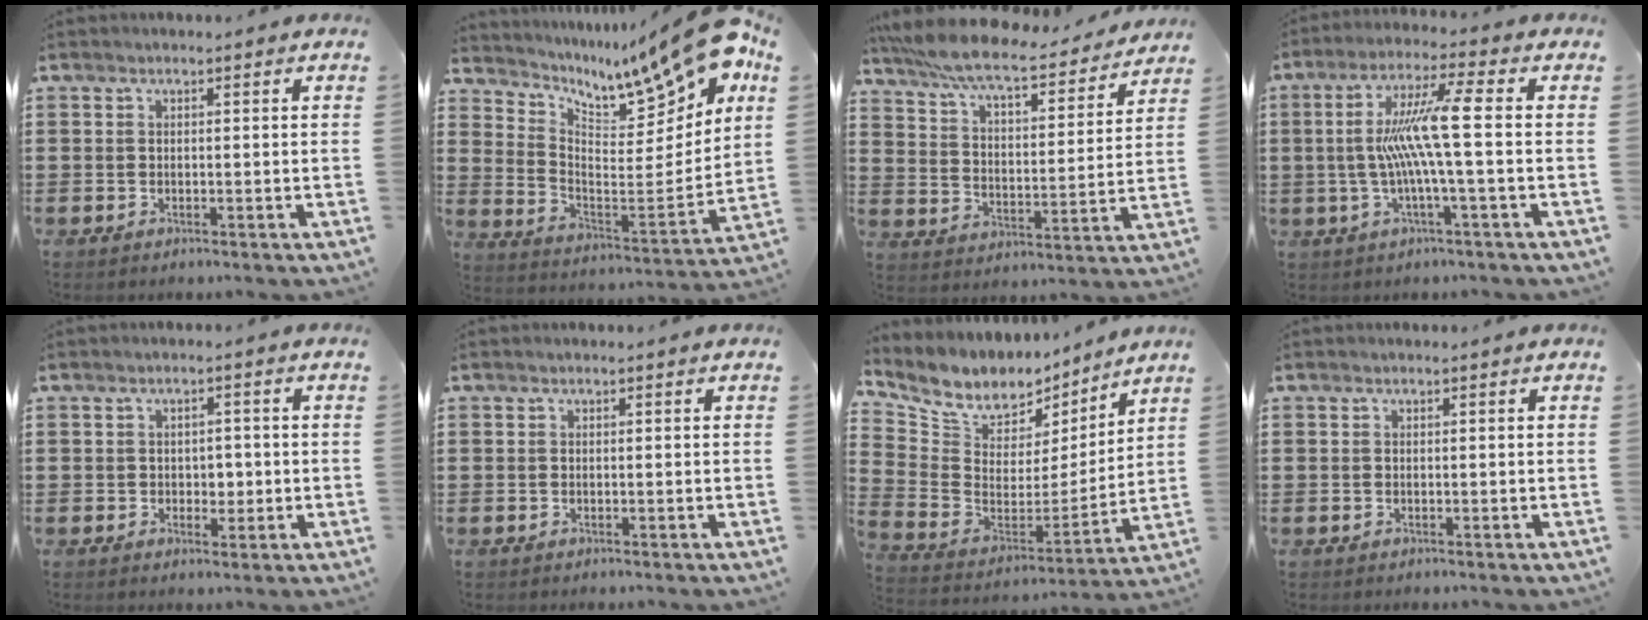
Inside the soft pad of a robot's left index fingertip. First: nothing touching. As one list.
[{"total": 12.7, "force": [10.3, 3.4, 6.7], "torque": [-0.106, -0.095, 0.163]}, {"total": 7.9, "force": [7.1, 0.7, 3.3], "torque": [-0.095, -0.042, 0.120]}, {"total": 10.2, "force": [0.0, 0.3, 10.2], "torque": [-0.207, -0.006, -0.013]}, {"total": 2.2, "force": [-0.1, 1.8, 1.3], "torque": [-0.023, 0.004, -0.009]}, {"total": 0.0}, {"total": 7.3, "force": [6.0, 3.9, 1.6], "torque": [-0.075, -0.041, 0.107]}, {"total": 0.0}]